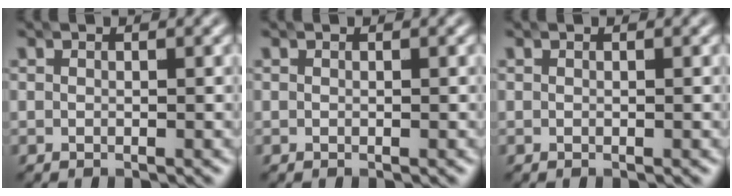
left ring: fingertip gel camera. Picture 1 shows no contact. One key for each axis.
{"total": 0.0}
{"total": 0.0}